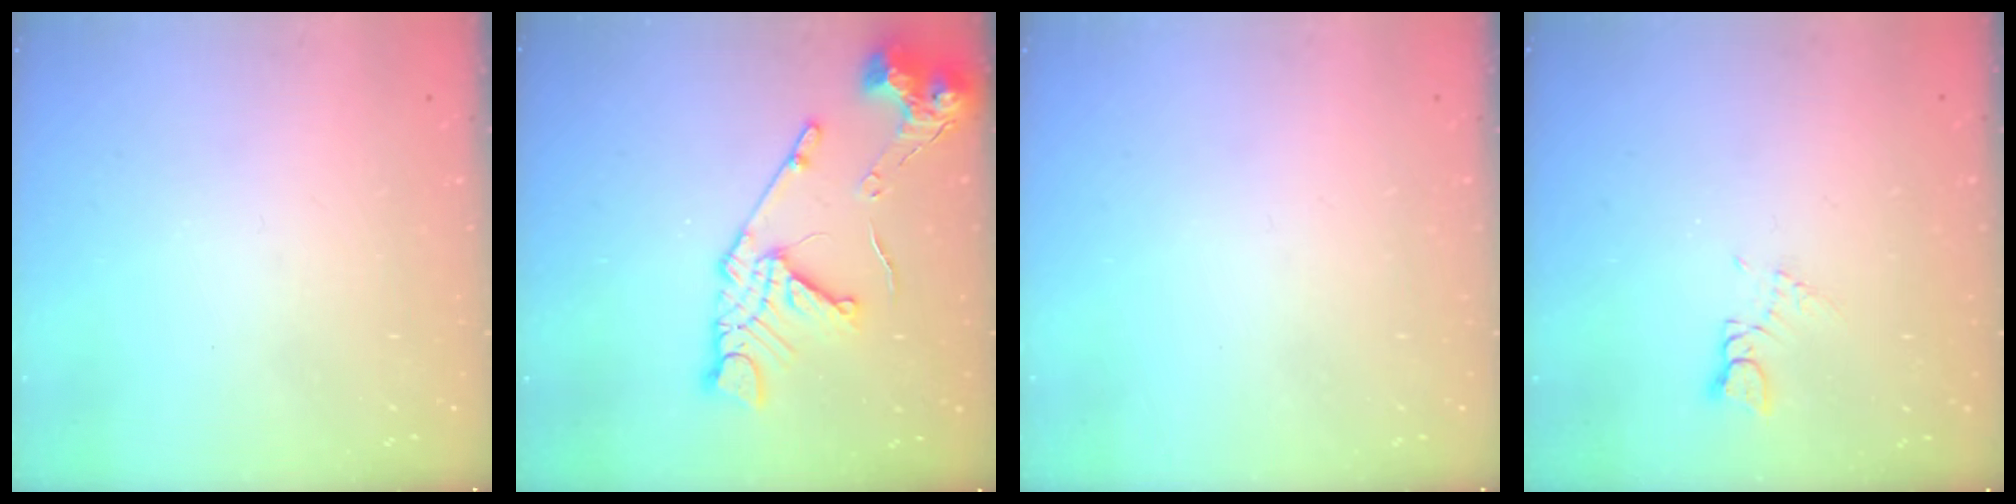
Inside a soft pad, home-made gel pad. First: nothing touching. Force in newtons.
{"total": 15.5, "press": 15.4, "slide": 1.5}
{"total": 0.0}
{"total": 1.3, "press": 1.3, "slide": 0.2}